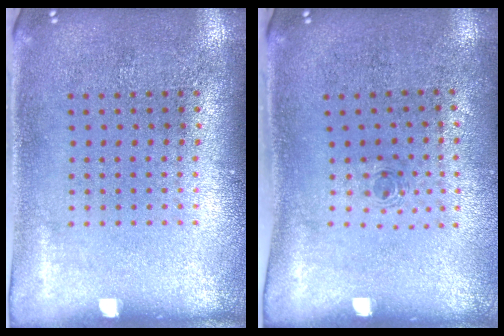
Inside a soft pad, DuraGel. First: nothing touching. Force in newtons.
{"total": 0.6, "press": 0.2, "slide": 0.6}